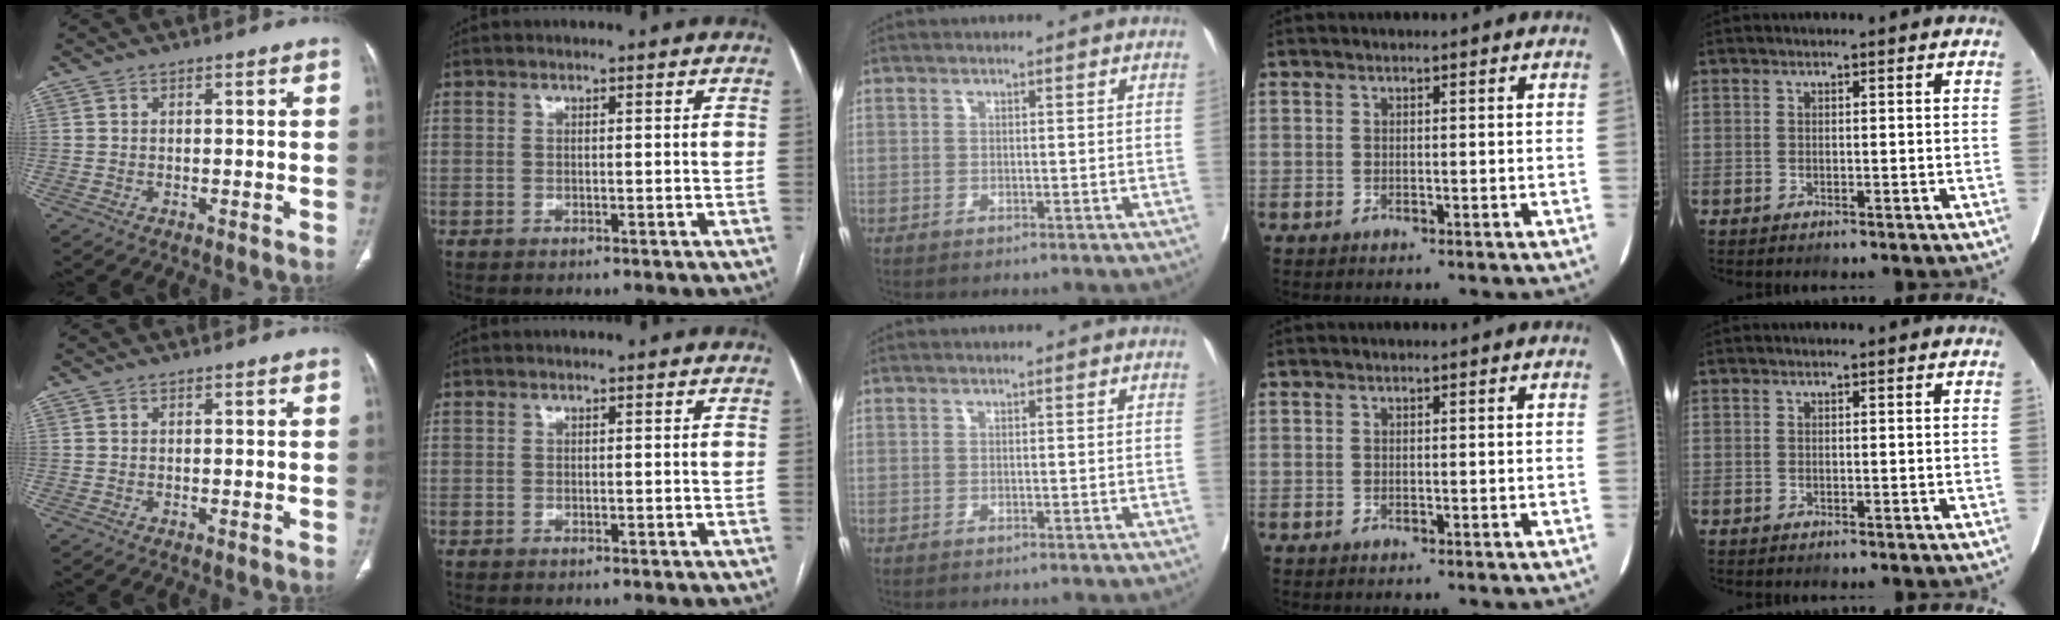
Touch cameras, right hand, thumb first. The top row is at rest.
{}